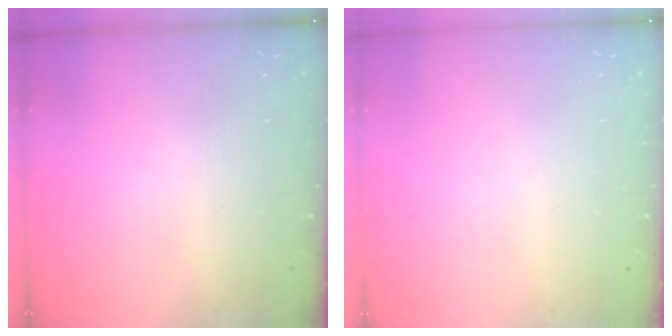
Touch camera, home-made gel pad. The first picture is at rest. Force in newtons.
{"total": 0.0}